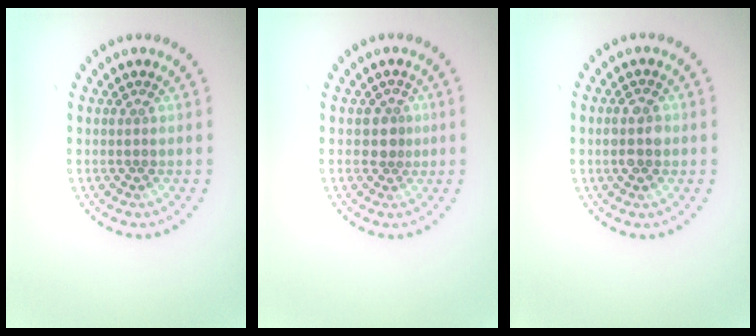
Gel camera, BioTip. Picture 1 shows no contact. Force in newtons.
{"total": 1.7, "press": 1.3, "slide": 1.2}
{"total": 2.4, "press": 2.4, "slide": 0.2}